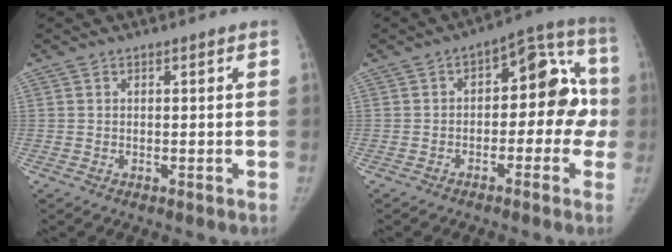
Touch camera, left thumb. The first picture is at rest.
{"total": 14.2, "force": [-1.4, 8.2, 11.5], "torque": [-0.091, 0.054, -0.028]}